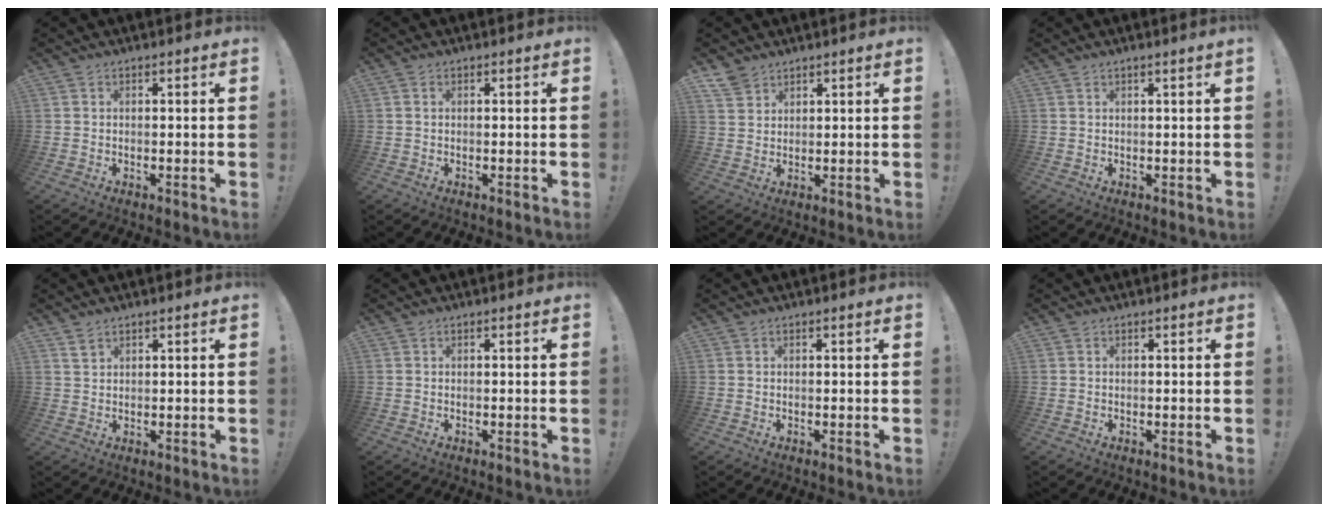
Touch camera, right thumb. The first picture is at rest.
{"total": 0.6, "force": [0.2, 0.4, 0.4], "torque": [-0.011, 0.003, 0.003]}
{"total": 4.5, "force": [3.7, 2.3, 1.0], "torque": [-0.009, -0.025, 0.070]}
{"total": 1.3, "force": [0.6, -0.4, 1.1], "torque": [-0.019, -0.001, 0.008]}
{"total": 2.2, "force": [1.7, 1.1, 0.9], "torque": [-0.009, -0.010, 0.030]}
{"total": 0.0}
{"total": 0.0}
{"total": 0.0}